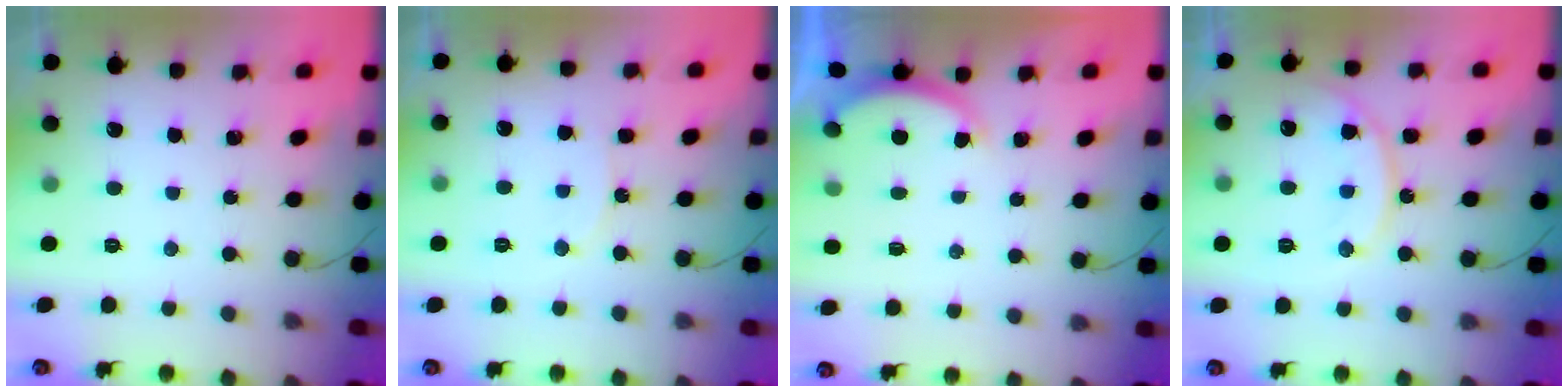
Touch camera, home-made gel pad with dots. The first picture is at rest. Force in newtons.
{"total": 6.7, "press": 6.3, "slide": 2.3}
{"total": 1.3, "press": 1.2, "slide": 0.5}
{"total": 14.2, "press": 14.2, "slide": 1.2}